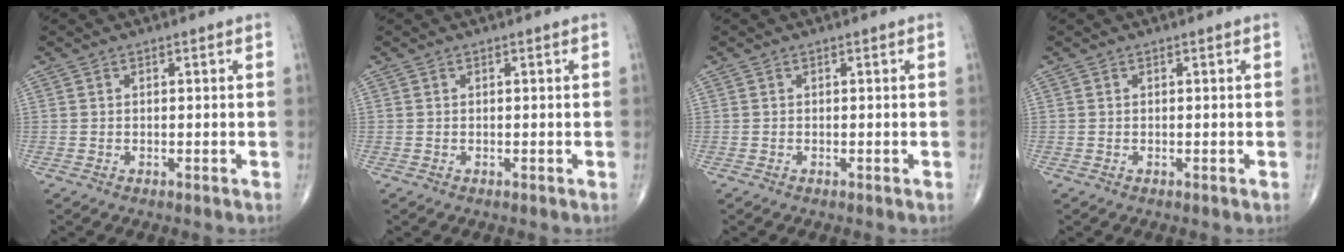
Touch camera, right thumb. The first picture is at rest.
{"total": 0.0}
{"total": 0.0}
{"total": 0.0}